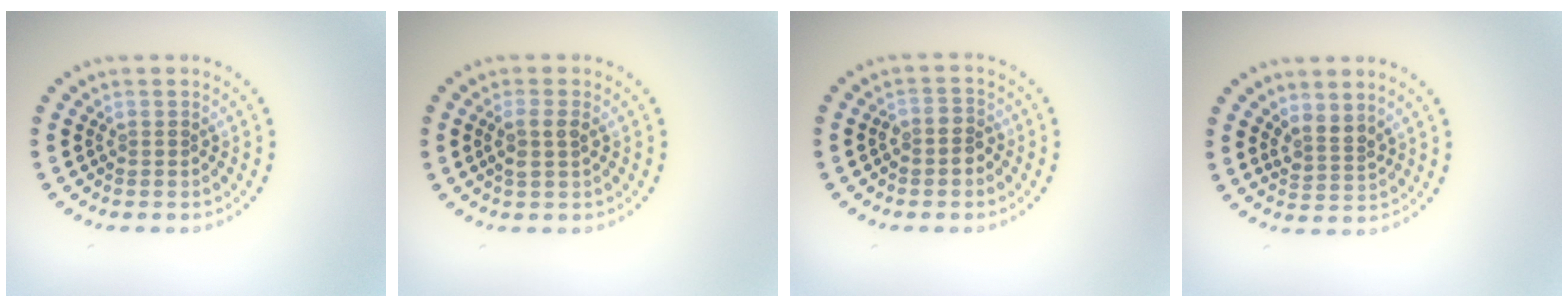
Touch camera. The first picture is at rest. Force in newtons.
{"total": 1.8, "press": 1.7, "slide": 0.8}
{"total": 1.6, "press": 1.4, "slide": 0.7}
{"total": 2.1, "press": 1.5, "slide": 1.5}